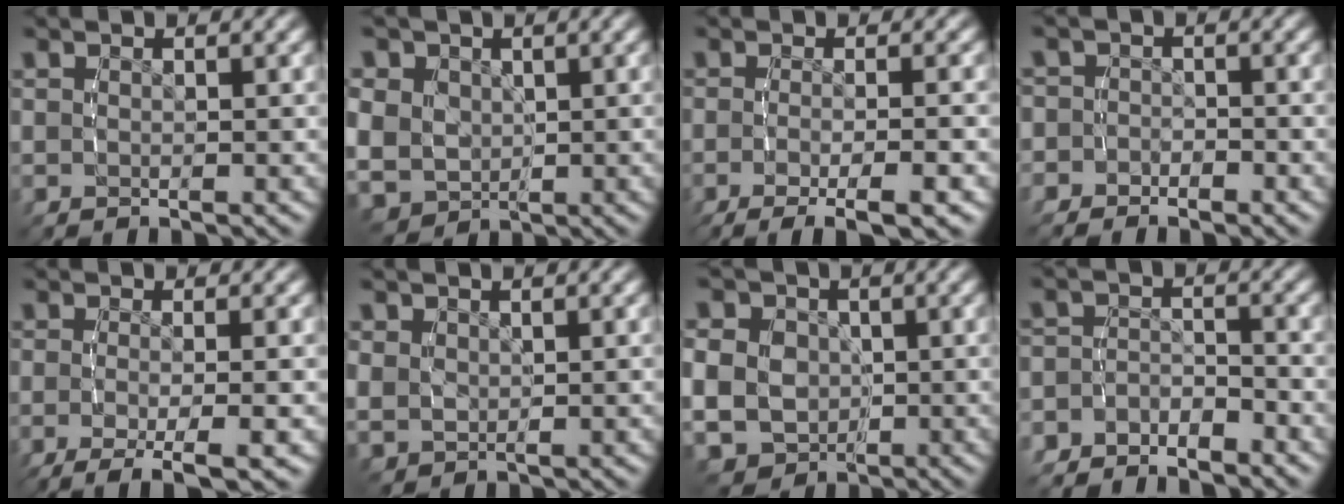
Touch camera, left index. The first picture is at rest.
{"total": 9.6, "force": [-0.2, 8.6, 4.3], "torque": [-0.117, -0.052, 0.014]}
{"total": 6.4, "force": [-4.7, 1.7, 4.0], "torque": [-0.065, -0.018, -0.061]}
{"total": 2.8, "force": [-1.9, 2.1, -0.3], "torque": [-0.004, -0.011, -0.035]}
{"total": 6.0, "force": [-3.9, 1.8, 4.2], "torque": [-0.077, -0.029, -0.044]}
{"total": 3.1, "force": [0.8, 2.7, 1.4], "torque": [-0.050, -0.024, 0.035]}
{"total": 11.1, "force": [-1.1, 10.1, 4.6], "torque": [-0.105, -0.047, -0.012]}
{"total": 4.0, "force": [-3.5, 1.8, 0.7], "torque": [-0.016, -0.012, -0.060]}